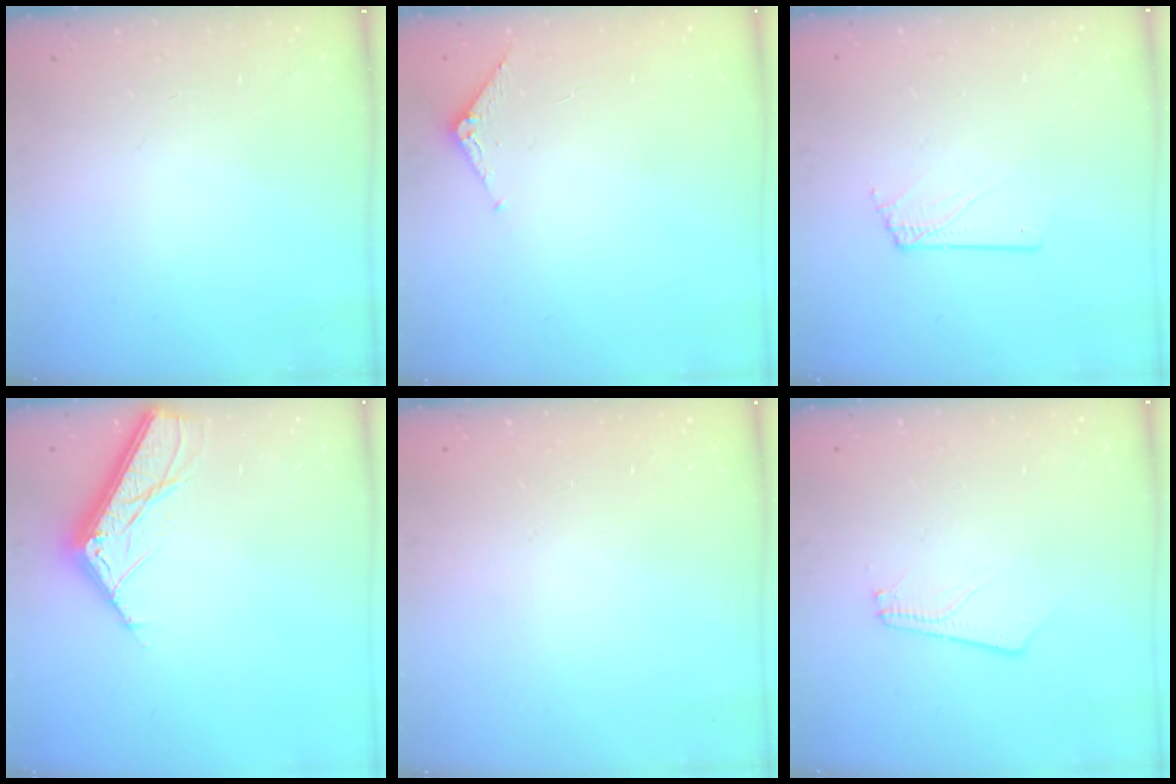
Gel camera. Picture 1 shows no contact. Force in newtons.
{"total": 6.2, "press": 6.1, "slide": 0.6}
{"total": 1.3, "press": 1.3, "slide": 0.1}
{"total": 12.1, "press": 12.1, "slide": 0.8}
{"total": 0.0}
{"total": 2.5, "press": 2.5, "slide": 0.3}